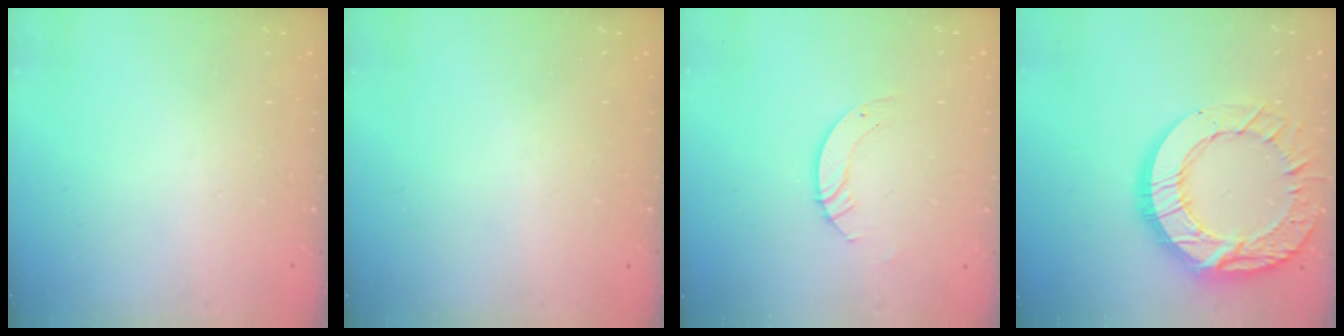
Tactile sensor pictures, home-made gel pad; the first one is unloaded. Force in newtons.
{"total": 0.0}
{"total": 4.4, "press": 4.4, "slide": 0.1}
{"total": 22.1, "press": 22.0, "slide": 2.0}